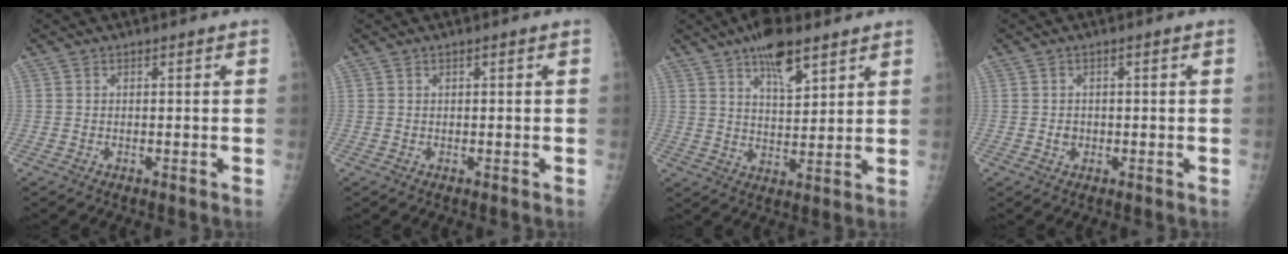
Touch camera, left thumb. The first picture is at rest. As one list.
[{"total": 0.0}, {"total": 9.8, "force": [6.2, 3.6, 6.6], "torque": [-0.090, -0.030, 0.103]}, {"total": 1.5, "force": [-0.3, 1.4, 0.7], "torque": [-0.003, 0.004, -0.003]}]